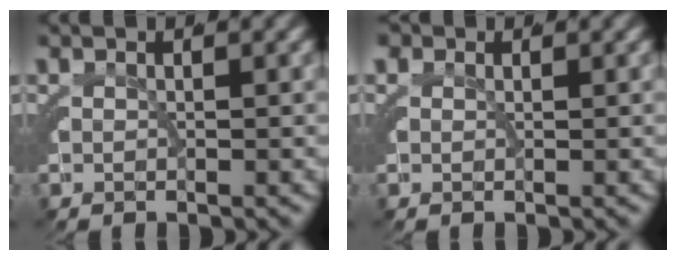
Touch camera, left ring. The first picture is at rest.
{"total": 1.3, "force": [0.7, 1.0, 0.5], "torque": [-0.018, -0.005, 0.014]}